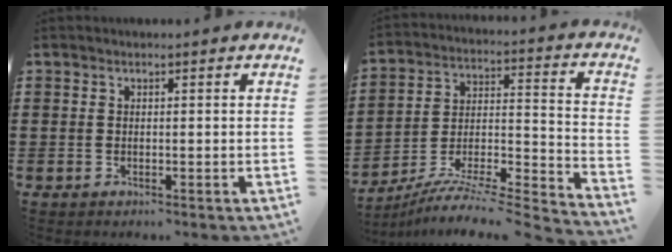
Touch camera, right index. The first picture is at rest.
{"total": 6.8, "force": [-5.9, 0.2, 3.3], "torque": [-0.054, -0.009, -0.122]}